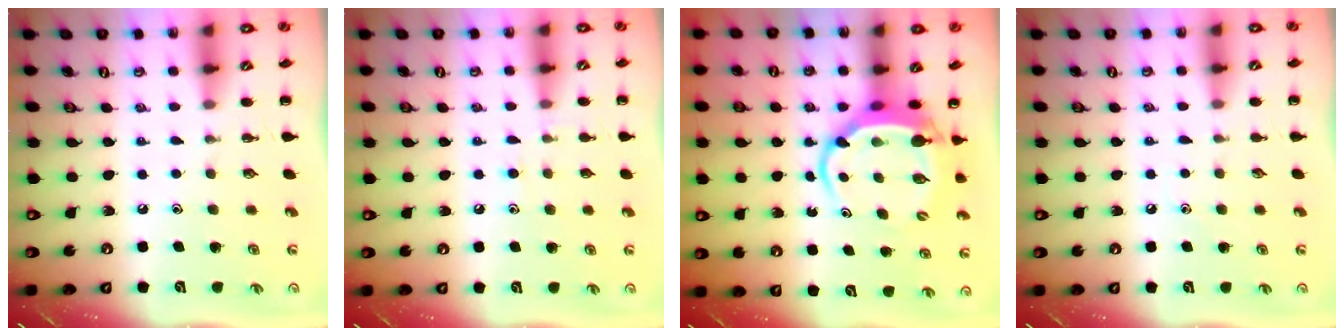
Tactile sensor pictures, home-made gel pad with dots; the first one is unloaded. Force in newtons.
{"total": 6.3, "press": 6.0, "slide": 2.0}
{"total": 6.7, "press": 6.4, "slide": 1.8}
{"total": 4.7, "press": 4.4, "slide": 1.7}